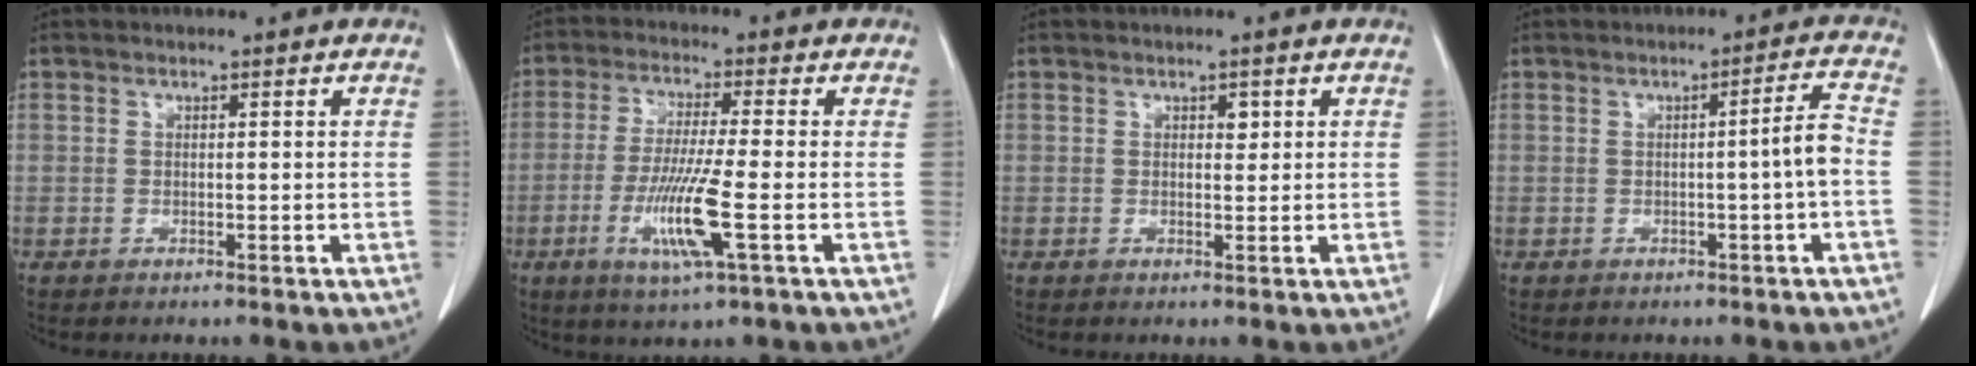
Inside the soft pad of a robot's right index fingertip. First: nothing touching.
{"total": 9.6, "force": [-2.9, -0.2, 9.1], "torque": [-0.183, -0.018, -0.057]}
{"total": 1.2, "force": [0.5, 0.7, 0.9], "torque": [-0.009, -0.001, 0.006]}
{"total": 3.7, "force": [-0.9, -0.7, 3.6], "torque": [-0.051, 0.005, -0.012]}